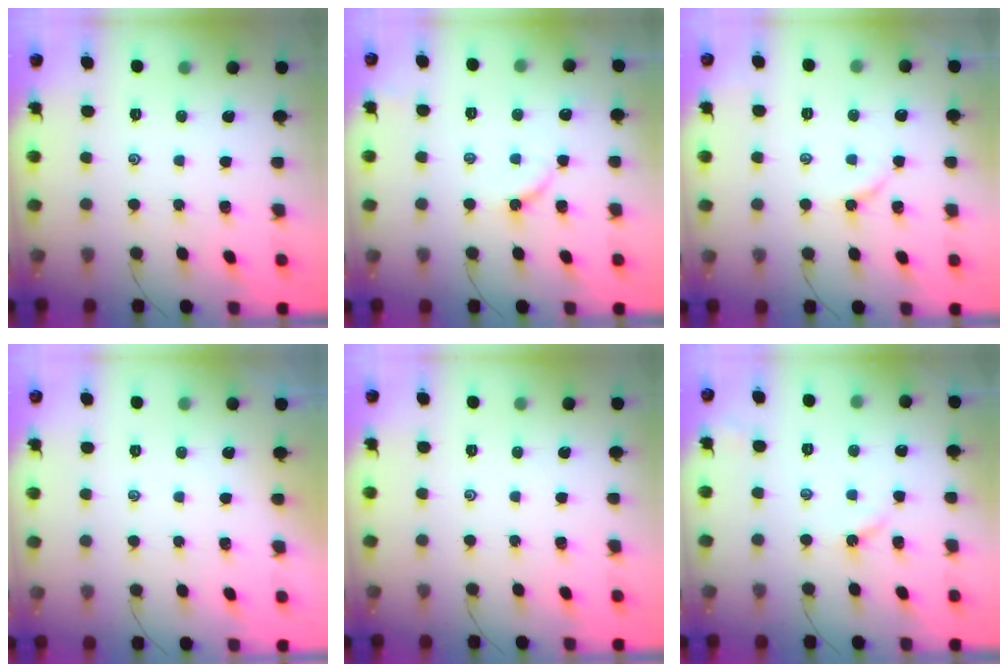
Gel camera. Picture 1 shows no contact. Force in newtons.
{"total": 5.0, "press": 5.0, "slide": 0.6}
{"total": 2.5, "press": 2.4, "slide": 0.4}
{"total": 1.2, "press": 1.2, "slide": 0.3}
{"total": 0.0}
{"total": 3.0, "press": 3.0, "slide": 0.3}